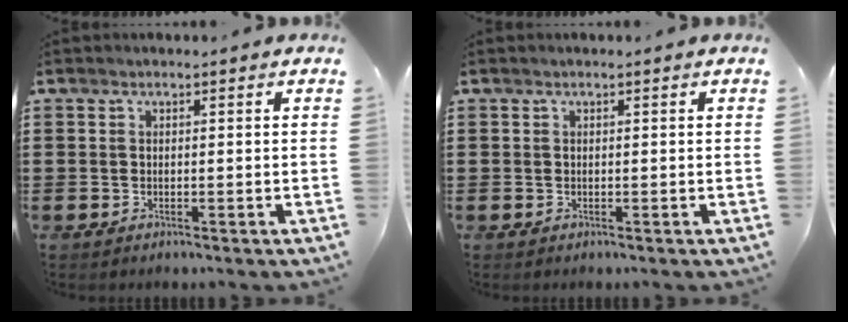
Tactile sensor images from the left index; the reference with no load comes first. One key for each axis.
{"total": 0.0}